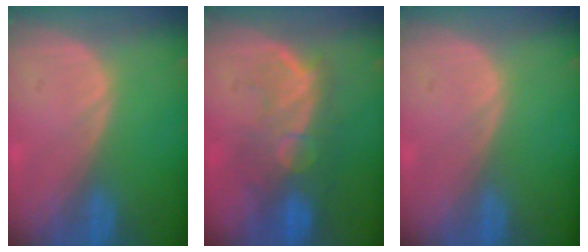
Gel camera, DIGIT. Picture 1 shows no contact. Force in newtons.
{"total": 9.7, "press": 8.7, "slide": 4.3}
{"total": 0.0}